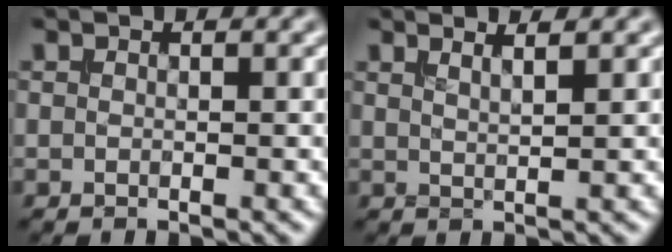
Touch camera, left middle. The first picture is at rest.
{"total": 2.1, "force": [1.5, 0.6, 1.3], "torque": [-0.002, 0.009, 0.007]}